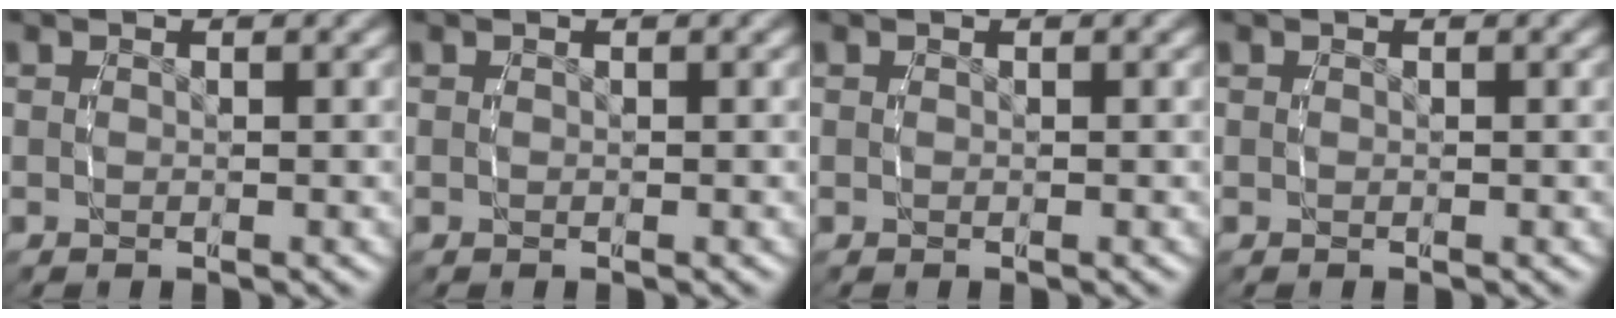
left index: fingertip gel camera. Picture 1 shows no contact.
{"total": 0.0}
{"total": 0.0}
{"total": 0.0}